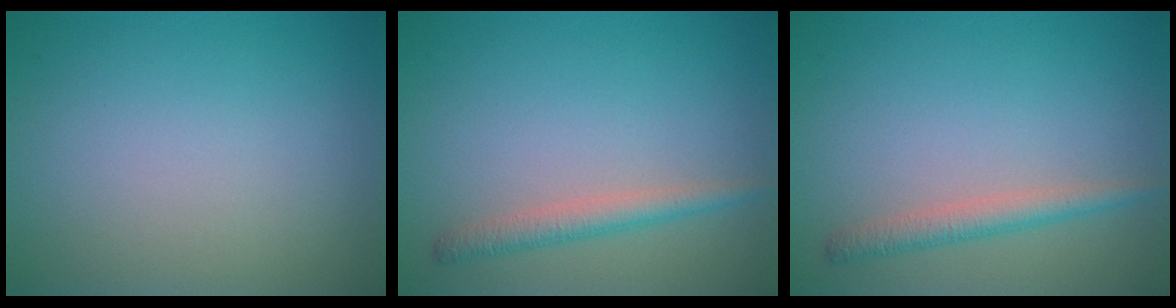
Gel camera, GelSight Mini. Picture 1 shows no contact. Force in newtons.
{"total": 2.1, "press": 2.1, "slide": 0.1}
{"total": 2.1, "press": 2.1, "slide": 0.1}